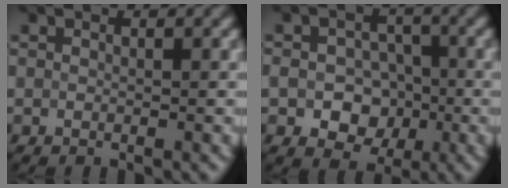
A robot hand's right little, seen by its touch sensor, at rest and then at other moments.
{"total": 5.2, "force": [-1.5, 4.0, 3.0], "torque": [-0.053, -0.009, -0.022]}